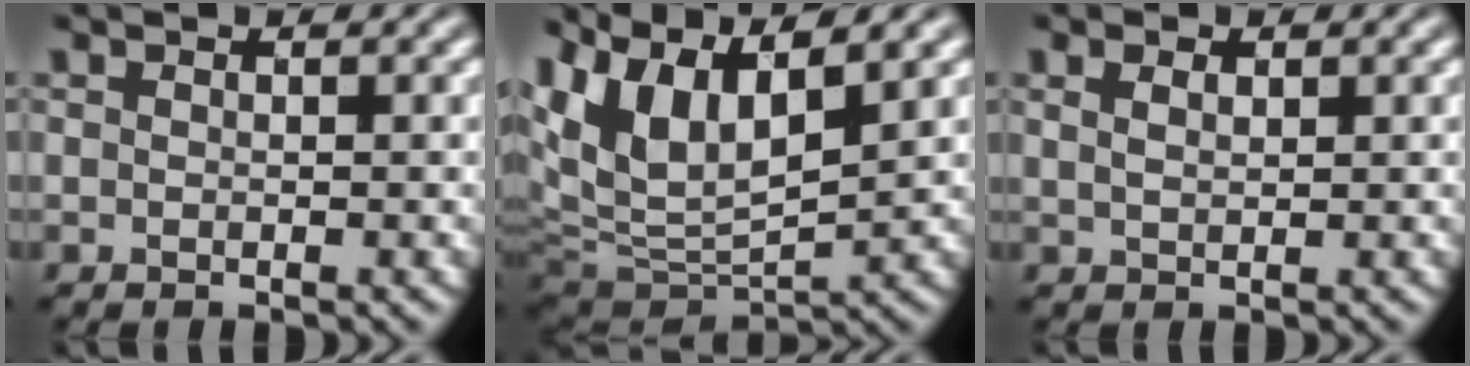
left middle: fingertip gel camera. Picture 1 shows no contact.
{"total": 9.6, "force": [4.1, 4.5, 7.5], "torque": [-0.167, 0.002, 0.081]}
{"total": 1.7, "force": [0.9, 0.9, 1.2], "torque": [-0.016, 0.004, 0.013]}